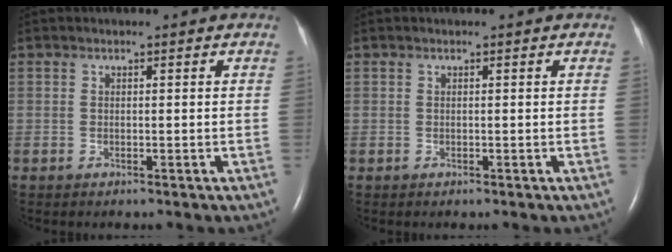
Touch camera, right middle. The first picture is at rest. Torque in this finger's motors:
{"motor_torque": [-0.04, -0.13, 0.00, 0.00]}